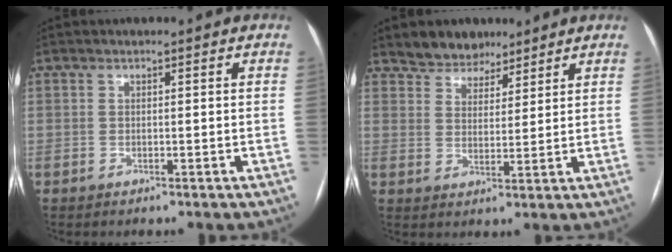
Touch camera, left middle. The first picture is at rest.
{"total": 6.0, "force": [4.9, 3.2, 1.0], "torque": [-0.016, 0.010, 0.087]}